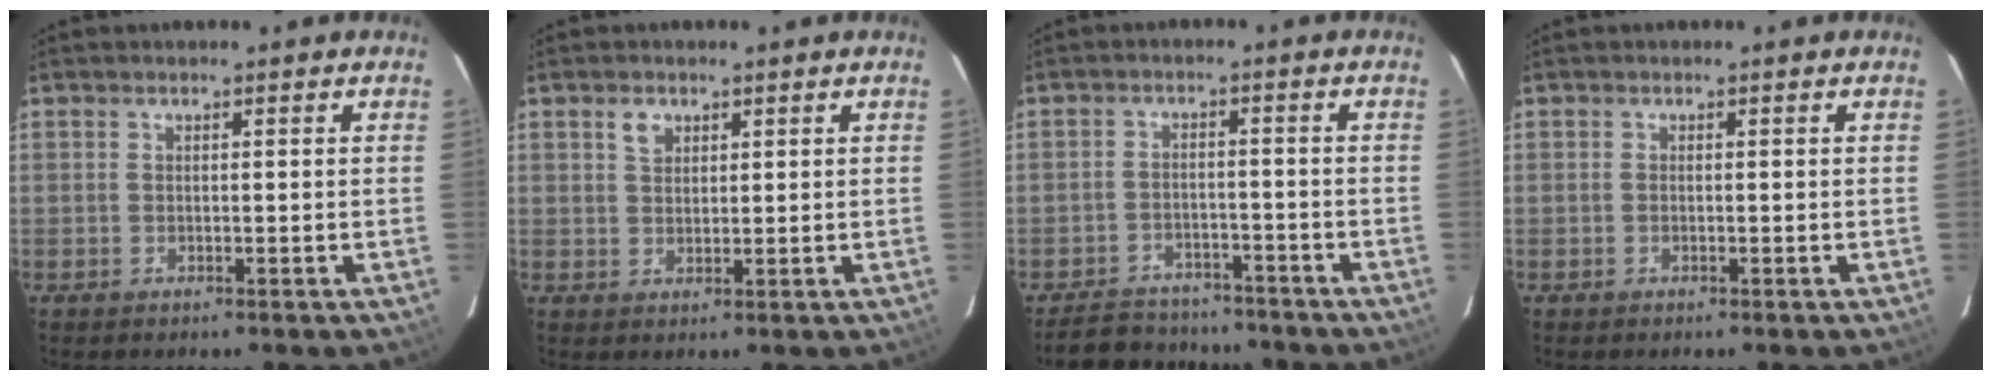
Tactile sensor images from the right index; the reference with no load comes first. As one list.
[{"total": 2.8, "force": [1.5, 1.9, 1.3], "torque": [-0.019, 0.008, 0.029]}, {"total": 11.1, "force": [-9.6, 4.7, 2.9], "torque": [-0.080, 0.013, -0.131]}, {"total": 0.0}]